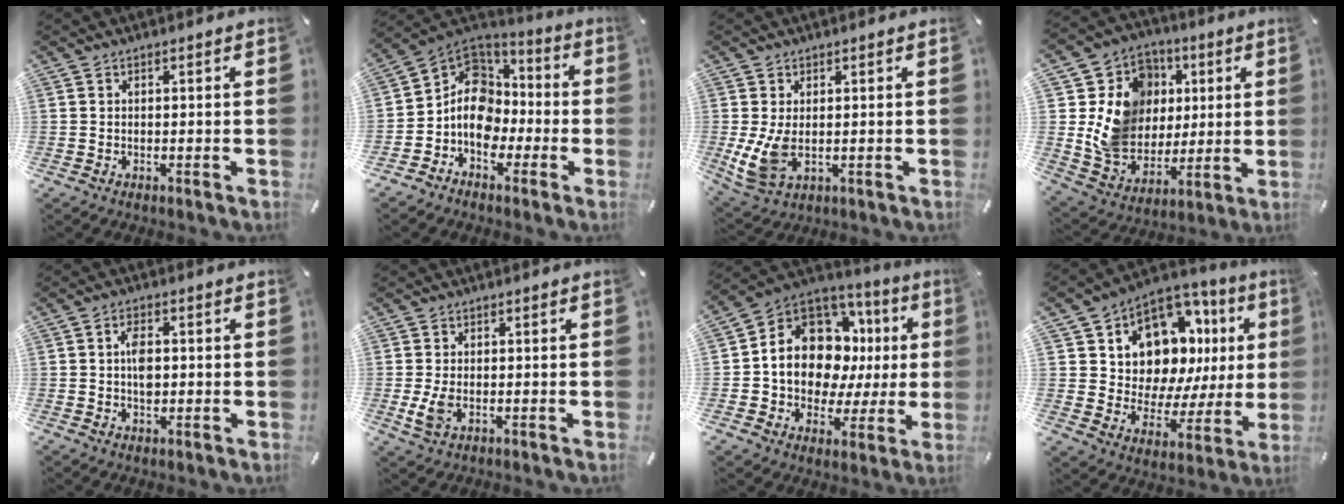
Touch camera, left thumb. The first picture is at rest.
{"total": 12.9, "force": [-2.7, 11.0, 6.2], "torque": [-0.122, 0.011, -0.046]}
{"total": 7.2, "force": [0.3, 4.4, 5.7], "torque": [-0.123, -0.007, 0.009]}
{"total": 15.9, "force": [2.2, 14.5, 6.1], "torque": [-0.108, -0.005, 0.056]}
{"total": 4.2, "force": [0.3, 2.5, 3.4], "torque": [-0.061, 0.003, 0.002]}
{"total": 3.7, "force": [-0.6, 2.2, 2.9], "torque": [-0.070, -0.004, -0.012]}
{"total": 13.9, "force": [3.1, 11.2, 7.7], "torque": [-0.144, -0.040, 0.056]}
{"total": 13.3, "force": [7.3, 9.2, 6.3], "torque": [-0.096, -0.080, 0.131]}